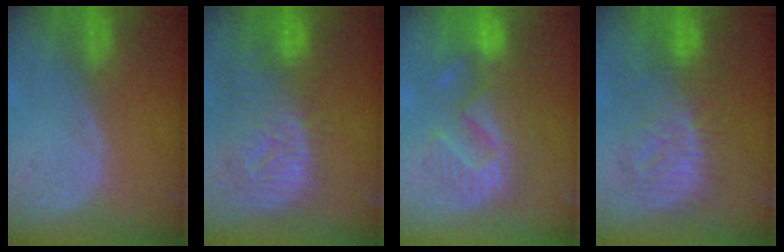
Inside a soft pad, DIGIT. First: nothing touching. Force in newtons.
{"total": 12.2, "press": 10.5, "slide": 6.1}
{"total": 10.7, "press": 9.7, "slide": 4.4}
{"total": 9.8, "press": 9.8, "slide": 0.6}